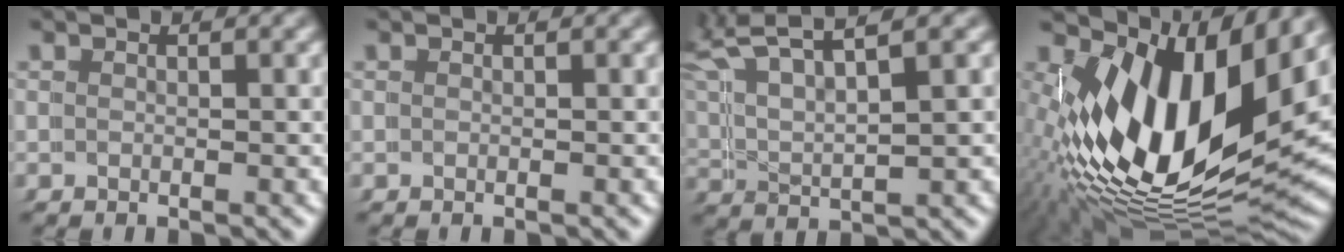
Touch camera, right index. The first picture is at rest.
{"total": 0.0}
{"total": 5.6, "force": [3.6, 3.1, 2.9], "torque": [-0.081, -0.012, 0.063]}
{"total": 17.1, "force": [0.1, 9.9, 14.0], "torque": [-0.258, -0.046, 0.029]}